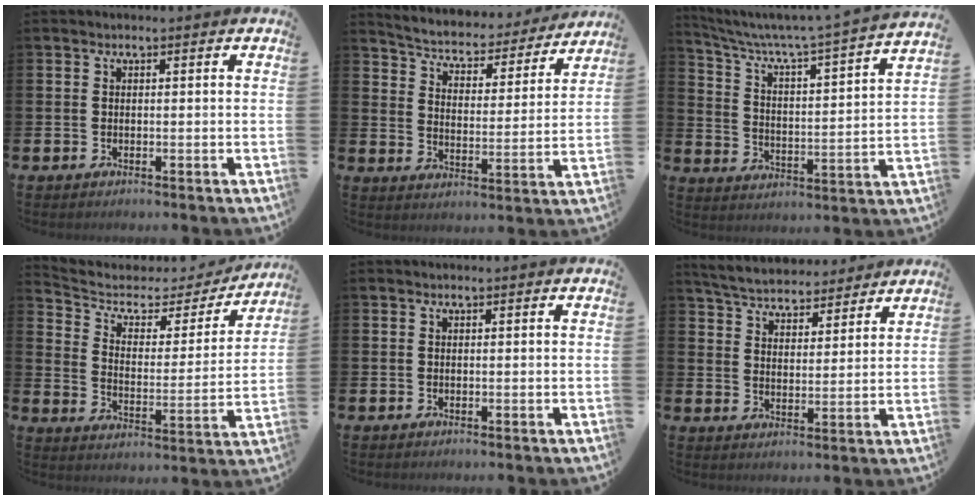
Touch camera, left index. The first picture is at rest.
{"total": 4.8, "force": [4.5, 1.4, 0.9], "torque": [-0.047, -0.038, 0.071]}
{"total": 5.2, "force": [4.6, -0.2, 2.5], "torque": [-0.074, -0.048, 0.065]}
{"total": 5.4, "force": [4.2, 2.8, 1.8], "torque": [-0.058, -0.035, 0.061]}
{"total": 0.0}
{"total": 5.5, "force": [5.4, 1.2, 0.6], "torque": [-0.040, -0.031, 0.095]}